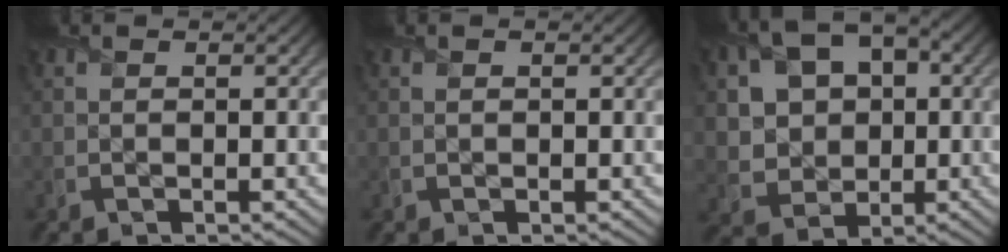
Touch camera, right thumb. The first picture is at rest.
{"total": 0.0}
{"total": 9.3, "force": [1.8, 7.5, 5.2], "torque": [-0.122, 0.014, 0.023]}